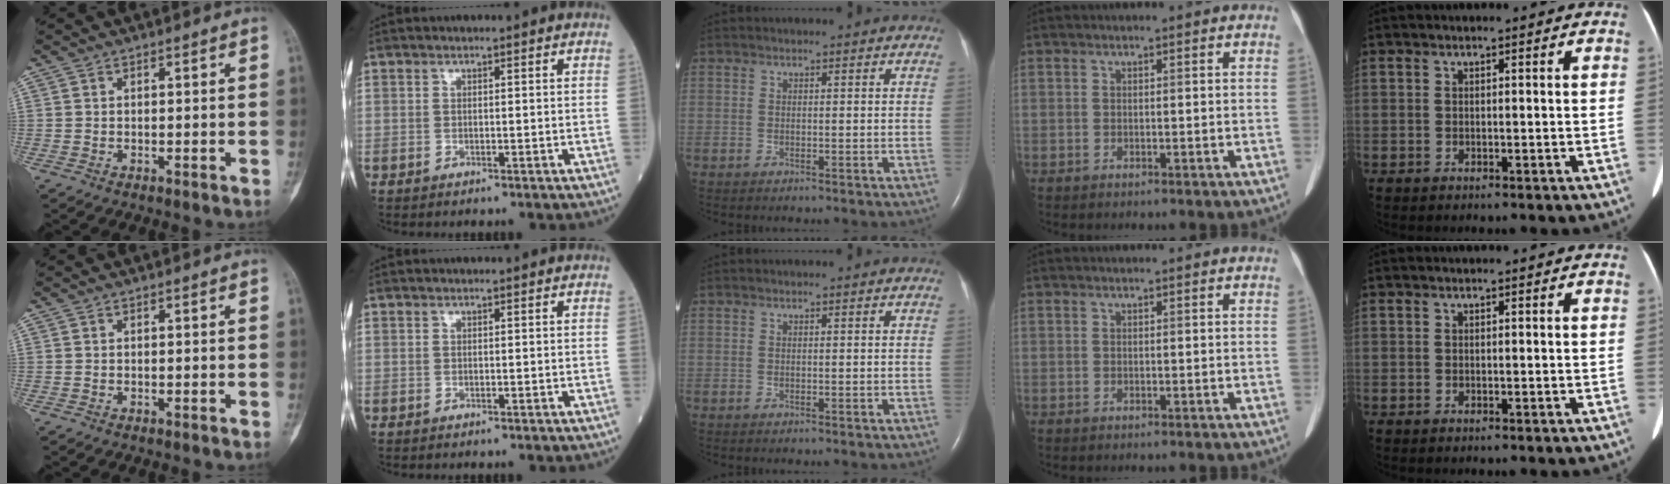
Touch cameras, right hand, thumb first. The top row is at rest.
{}